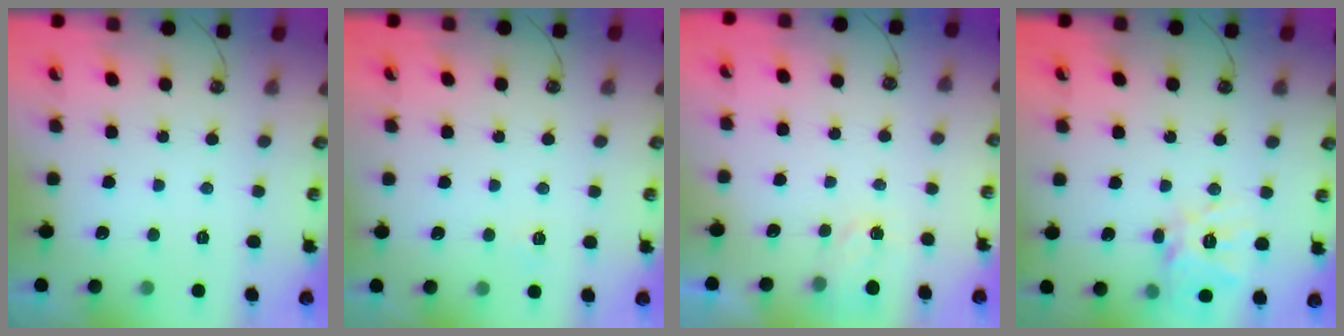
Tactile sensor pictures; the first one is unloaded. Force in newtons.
{"total": 4.5, "press": 4.5, "slide": 0.5}
{"total": 2.0, "press": 2.0, "slide": 0.4}
{"total": 13.5, "press": 13.4, "slide": 1.5}